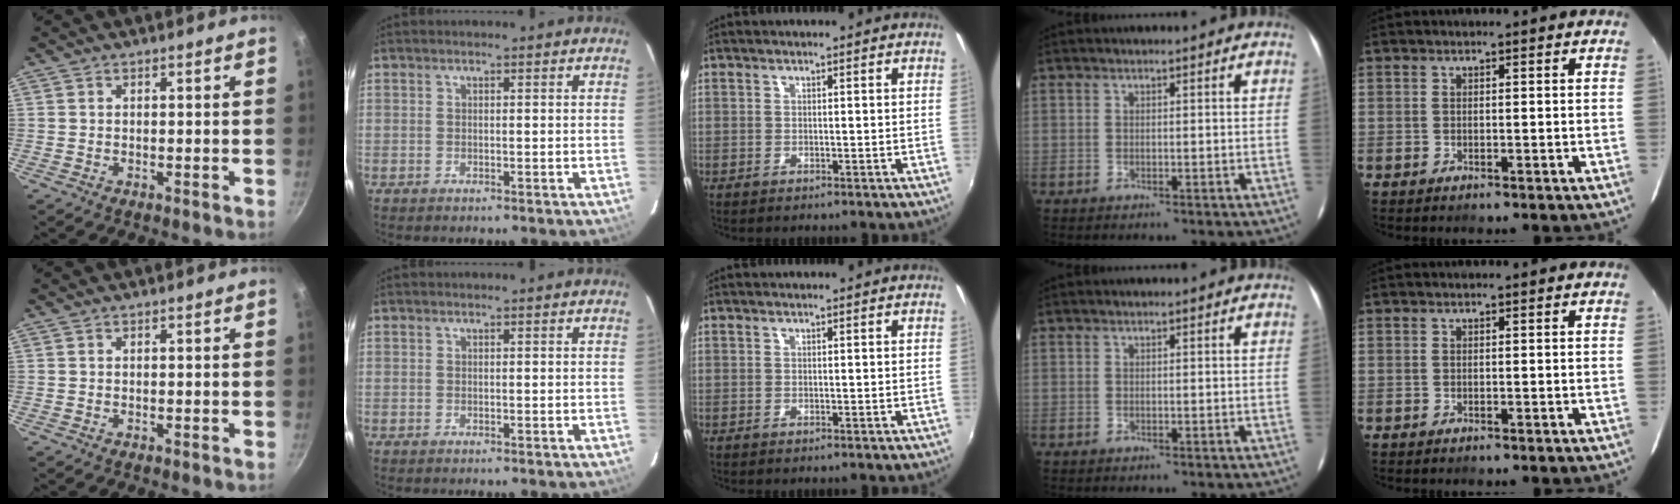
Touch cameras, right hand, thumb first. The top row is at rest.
{}